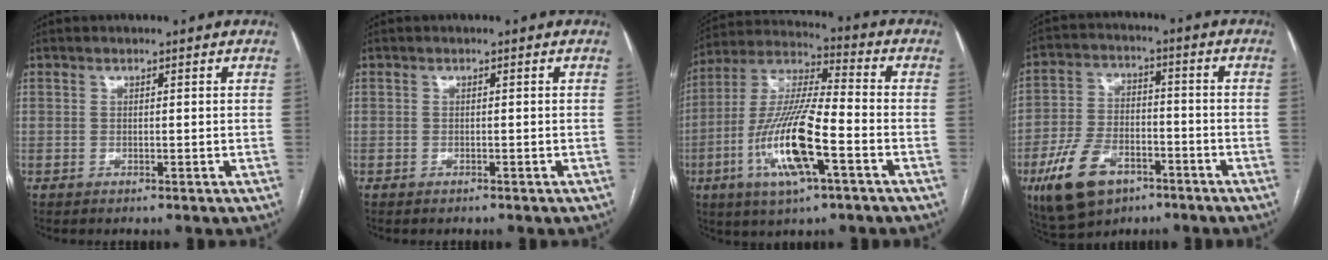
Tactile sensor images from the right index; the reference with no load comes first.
{"total": 0.6, "force": [-0.5, 0.2, 0.2], "torque": [-0.009, -0.001, -0.007]}
{"total": 16.2, "force": [-5.6, 2.6, 15.0], "torque": [-0.308, -0.007, -0.101]}
{"total": 12.3, "force": [-6.6, 6.9, 7.7], "torque": [-0.161, 0.004, -0.112]}